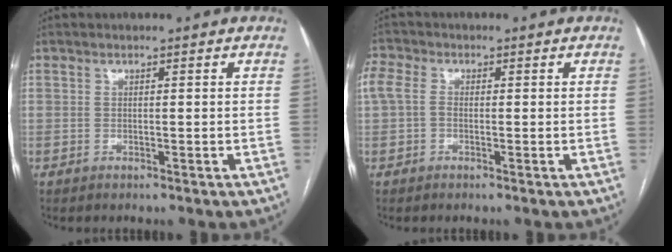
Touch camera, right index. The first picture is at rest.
{"total": 4.7, "force": [0.3, 3.5, 3.2], "torque": [-0.092, 0.022, 0.005]}